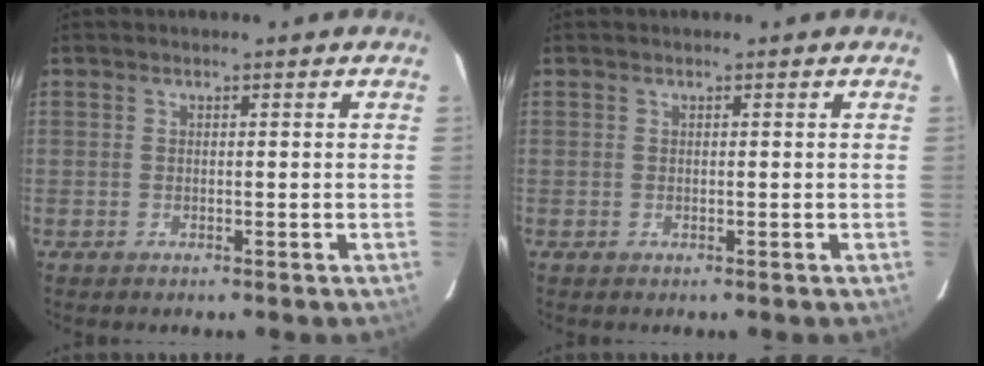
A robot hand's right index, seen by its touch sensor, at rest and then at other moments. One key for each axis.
{"total": 0.0}